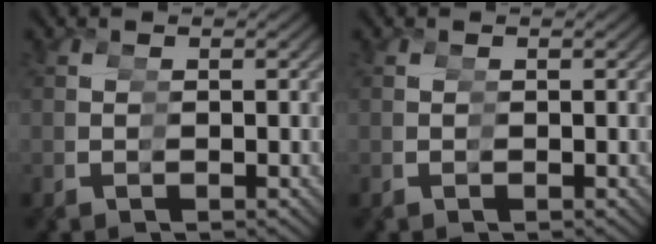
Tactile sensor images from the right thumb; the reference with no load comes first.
{"total": 0.0}